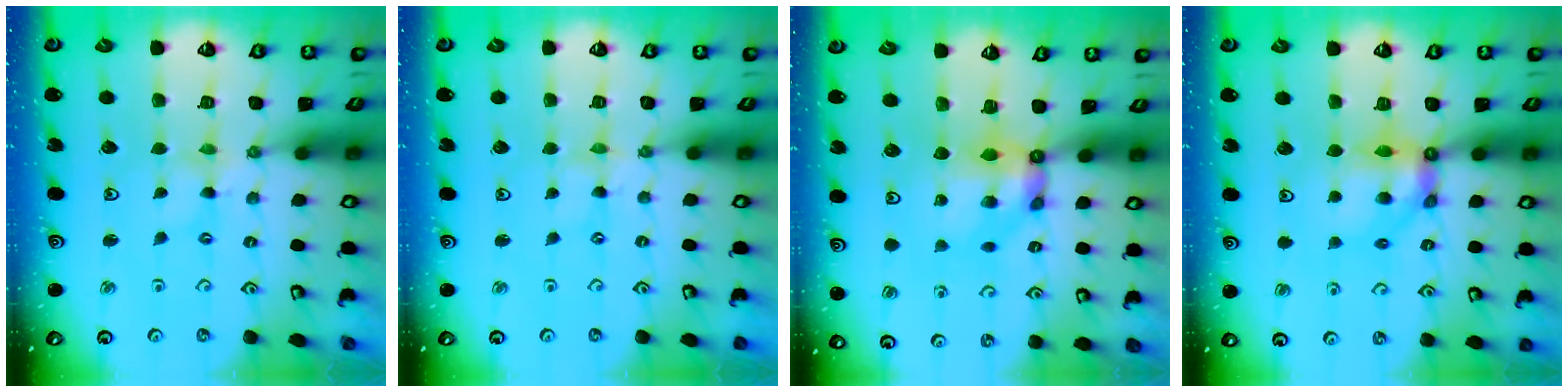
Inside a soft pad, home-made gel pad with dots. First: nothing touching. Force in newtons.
{"total": 0.0}
{"total": 7.5, "press": 7.5, "slide": 0.5}
{"total": 8.4, "press": 8.3, "slide": 0.9}